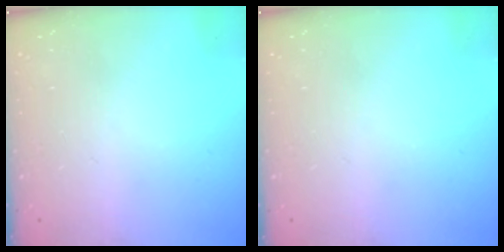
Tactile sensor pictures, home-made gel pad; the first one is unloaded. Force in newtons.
{"total": 0.0}